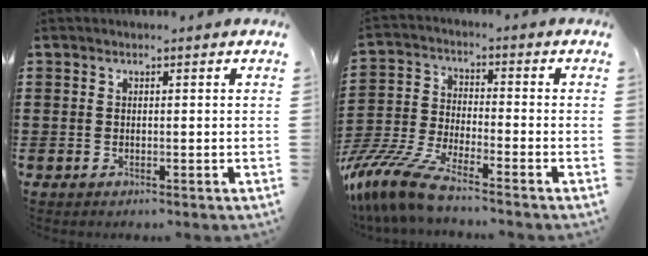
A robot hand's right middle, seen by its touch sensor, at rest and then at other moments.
{"total": 9.4, "force": [-8.3, 0.9, 4.5], "torque": [-0.122, -0.004, -0.172]}